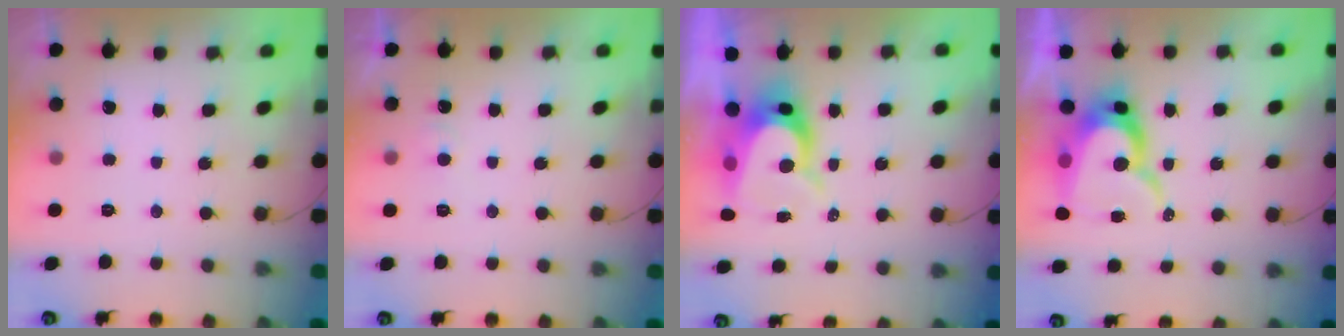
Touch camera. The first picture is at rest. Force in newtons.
{"total": 4.8, "press": 4.7, "slide": 0.4}
{"total": 8.0, "press": 8.0, "slide": 0.6}
{"total": 13.6, "press": 13.5, "slide": 1.1}